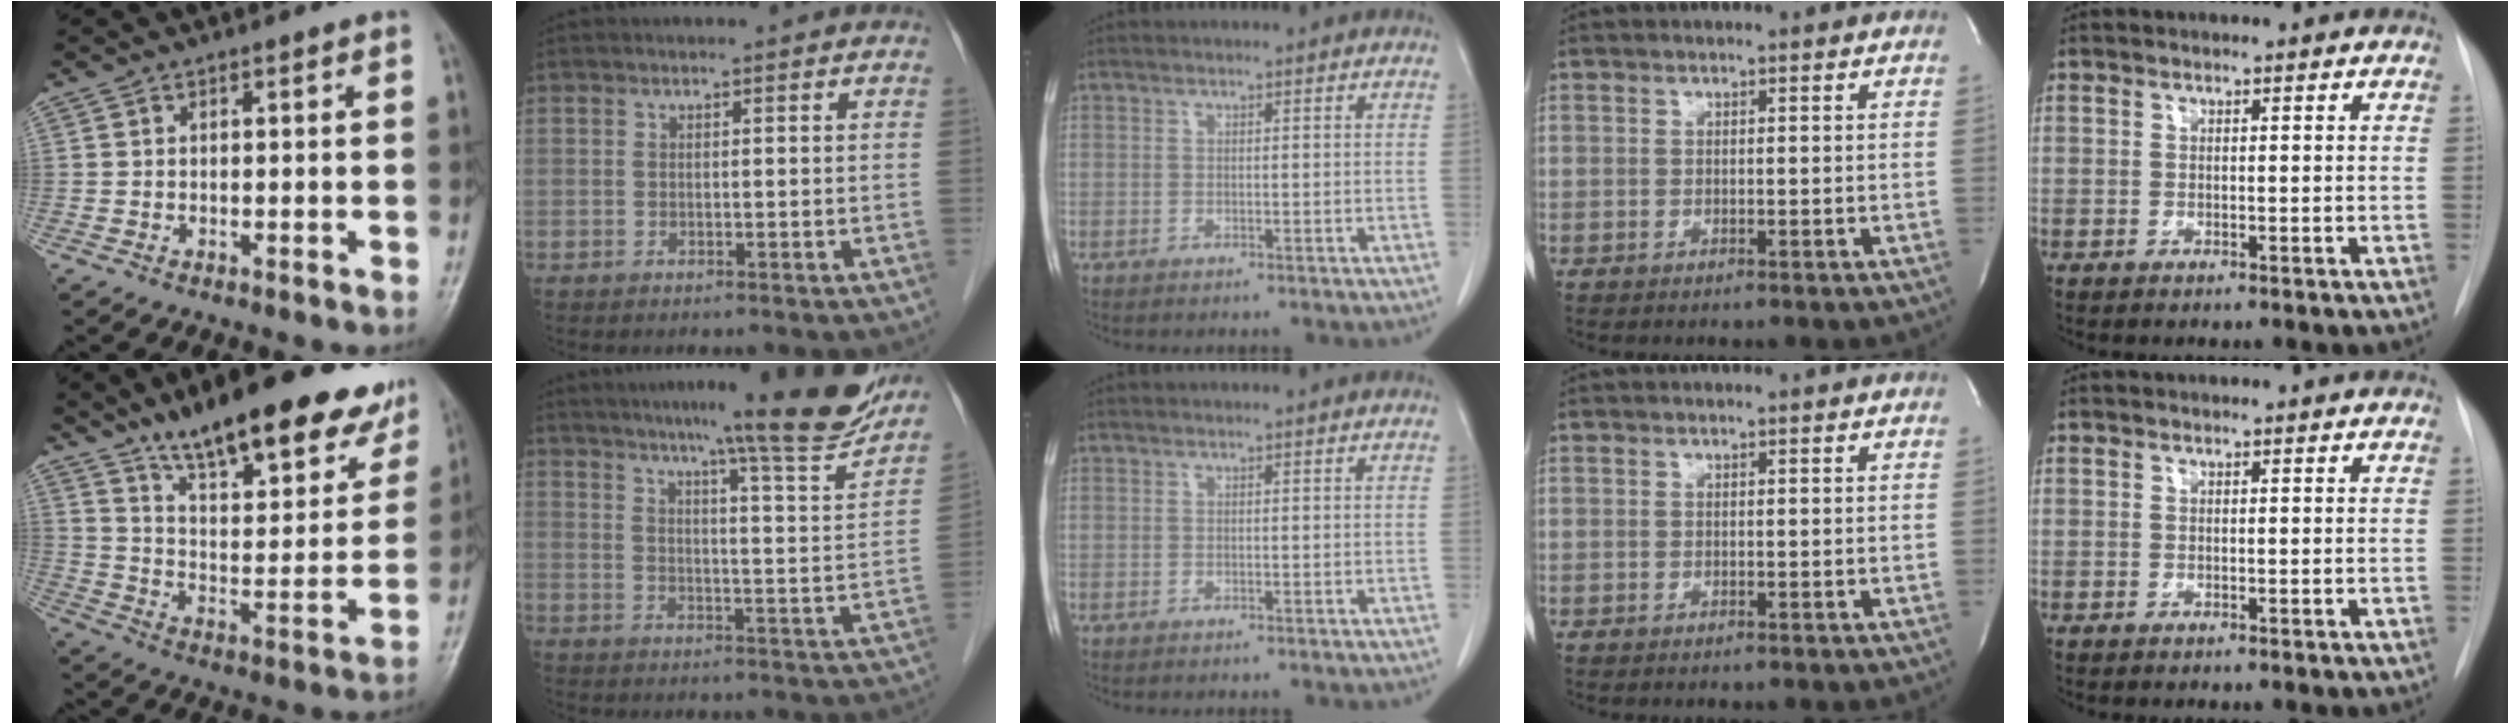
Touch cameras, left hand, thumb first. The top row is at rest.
{"thumb": {"total": 24.7, "force": [18.0, 7.4, 15.2], "torque": [-0.177, -0.069, 0.271]}, "index": {"total": 17.3, "force": [15.0, -0.3, 8.6], "torque": [-0.116, -0.036, 0.193]}}